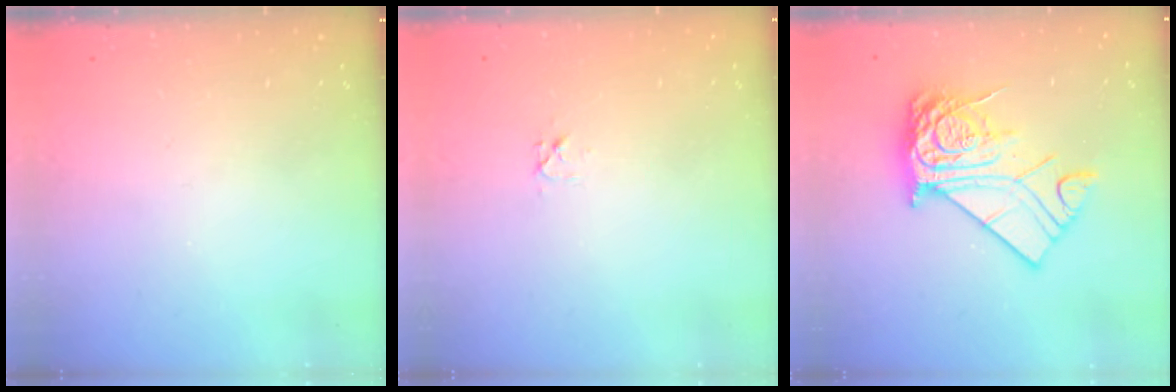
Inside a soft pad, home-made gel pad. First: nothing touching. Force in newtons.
{"total": 3.4, "press": 3.4, "slide": 0.4}
{"total": 14.8, "press": 14.8, "slide": 1.3}